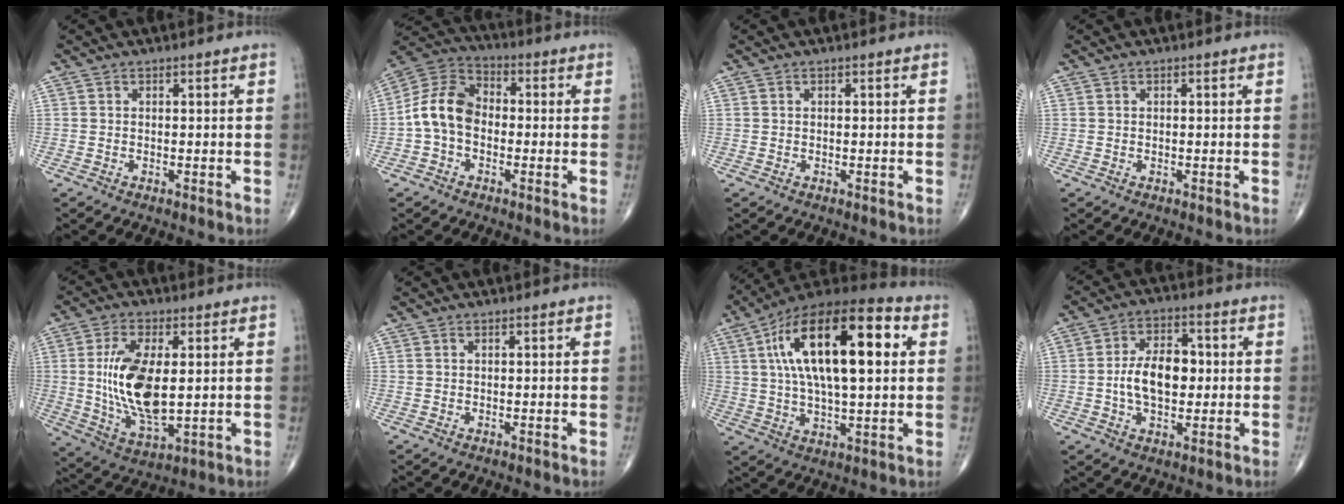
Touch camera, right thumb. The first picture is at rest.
{"total": 10.3, "force": [-1.5, 7.3, 7.1], "torque": [-0.124, 0.034, -0.045]}
{"total": 0.0}
{"total": 0.0}
{"total": 15.0, "force": [1.2, 6.9, 13.3], "torque": [-0.254, -0.020, 0.032]}
{"total": 0.0}
{"total": 24.6, "force": [5.9, 10.0, 21.7], "torque": [-0.367, 0.016, 0.090]}
{"total": 10.4, "force": [-0.2, 6.3, 8.3], "torque": [-0.129, 0.014, -0.007]}